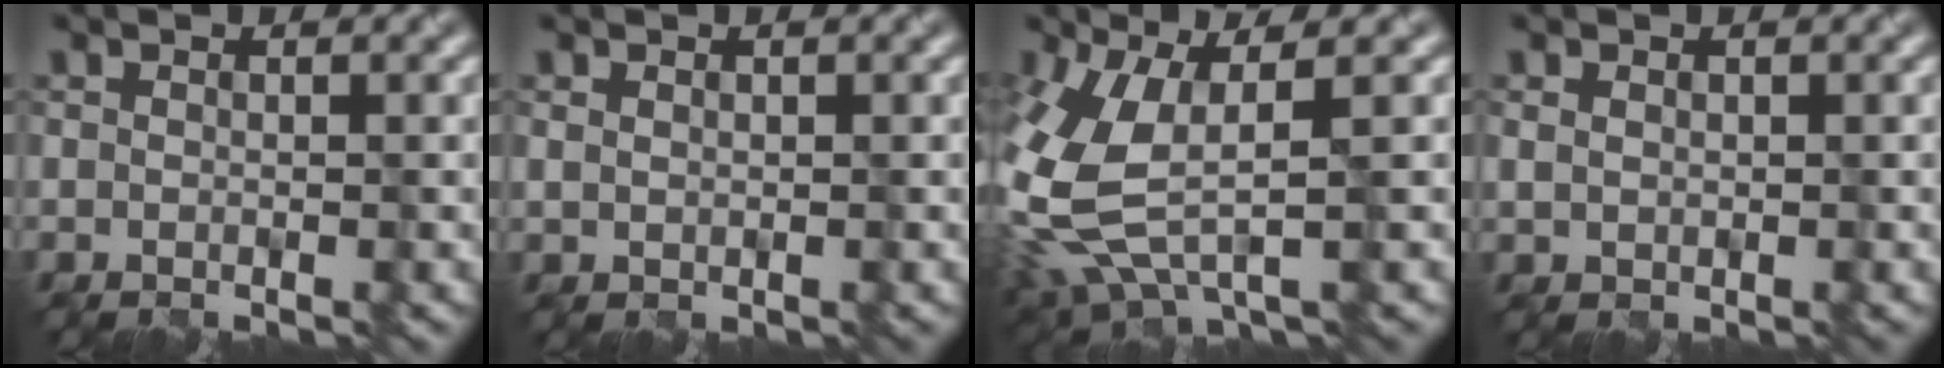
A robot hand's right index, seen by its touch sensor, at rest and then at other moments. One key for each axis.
{"total": 0.6, "fx": 0.4, "fy": 0.5, "fz": 0.1, "tx": -0.004, "ty": -0.001, "tz": 0.011}
{"total": 7.4, "fx": -0.1, "fy": 3.5, "fz": 6.5, "tx": -0.176, "ty": -0.020, "tz": 0.008}
{"total": 0.9, "fx": 0.4, "fy": 0.7, "fz": 0.3, "tx": -0.008, "ty": 0.000, "tz": 0.012}